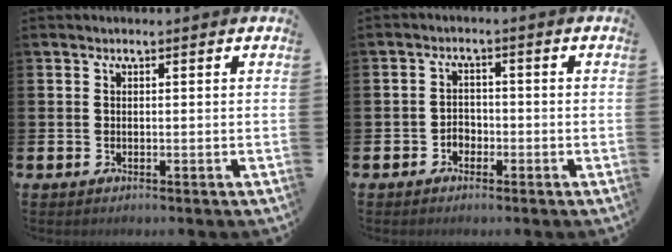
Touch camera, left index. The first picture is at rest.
{"total": 2.1, "force": [-1.2, 1.5, 0.6], "torque": [-0.013, 0.004, -0.028]}